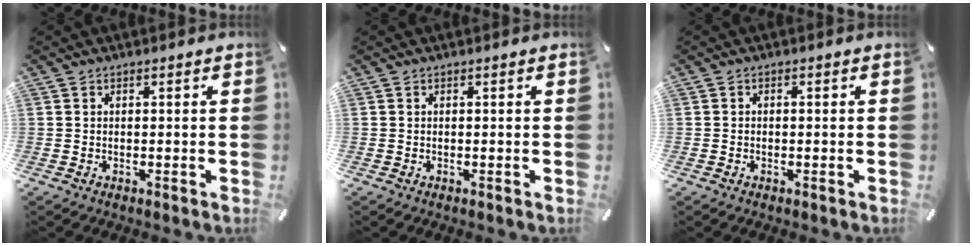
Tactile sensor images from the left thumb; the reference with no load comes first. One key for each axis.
{"total": 0.0}
{"total": 0.6, "fx": -0.4, "fy": 0.3, "fz": 0.2, "tx": -0.004, "ty": 0.001, "tz": -0.008}